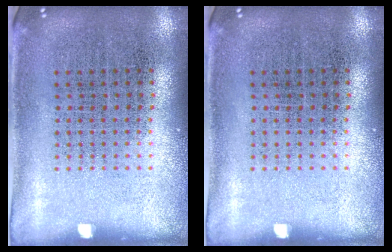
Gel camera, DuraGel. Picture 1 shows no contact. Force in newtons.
{"total": 0.0}